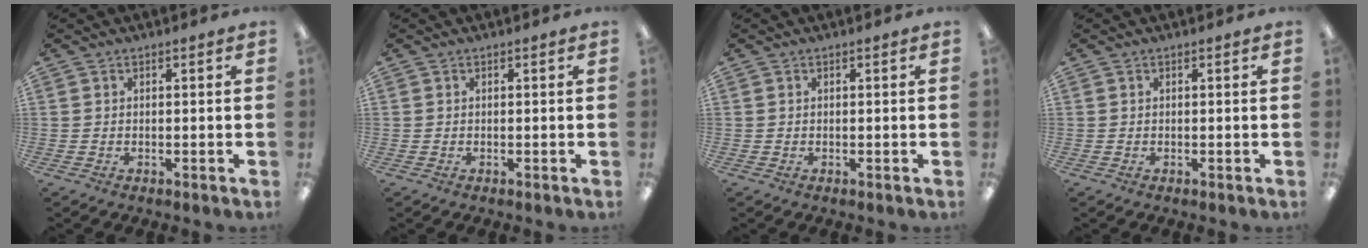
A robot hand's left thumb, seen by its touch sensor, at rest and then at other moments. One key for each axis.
{"total": 0.0}
{"total": 0.0}
{"total": 0.0}